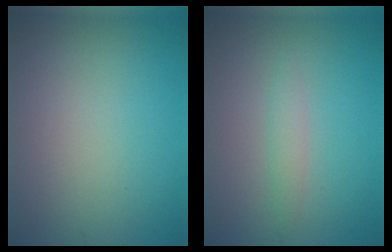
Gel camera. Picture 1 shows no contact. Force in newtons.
{"total": 1.3, "press": 1.3, "slide": 0.2}